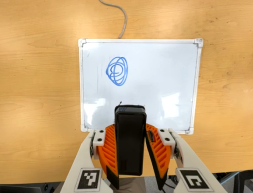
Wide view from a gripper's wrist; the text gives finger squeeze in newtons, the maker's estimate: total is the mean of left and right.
{"total": 6.8, "left": 4.9, "right": 8.6}